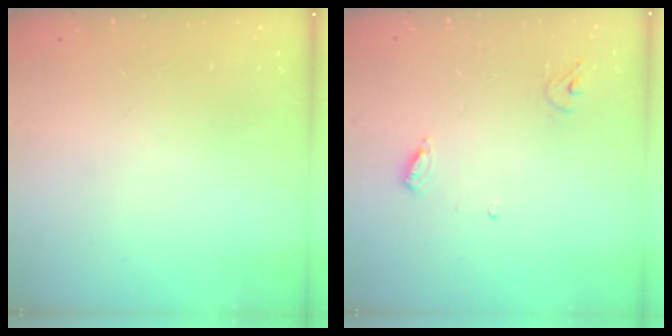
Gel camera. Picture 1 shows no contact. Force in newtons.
{"total": 3.6, "press": 3.6, "slide": 0.3}